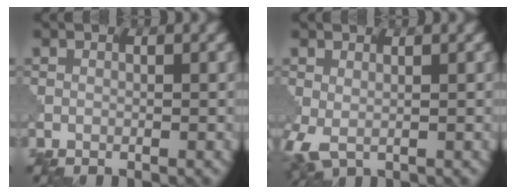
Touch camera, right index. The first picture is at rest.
{"total": 2.4, "force": [-0.1, 1.3, 2.0], "torque": [-0.056, -0.003, -0.003]}